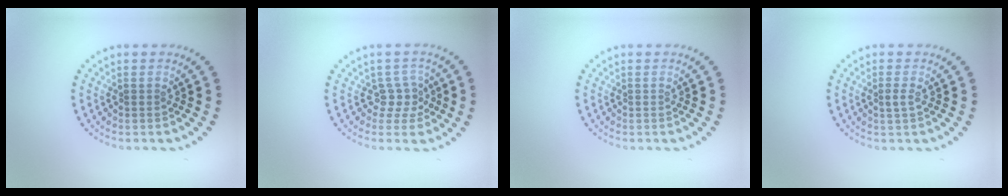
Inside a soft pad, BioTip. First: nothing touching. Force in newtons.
{"total": 2.1, "press": 1.6, "slide": 1.4}
{"total": 0.0}
{"total": 1.0, "press": 1.0, "slide": 0.4}